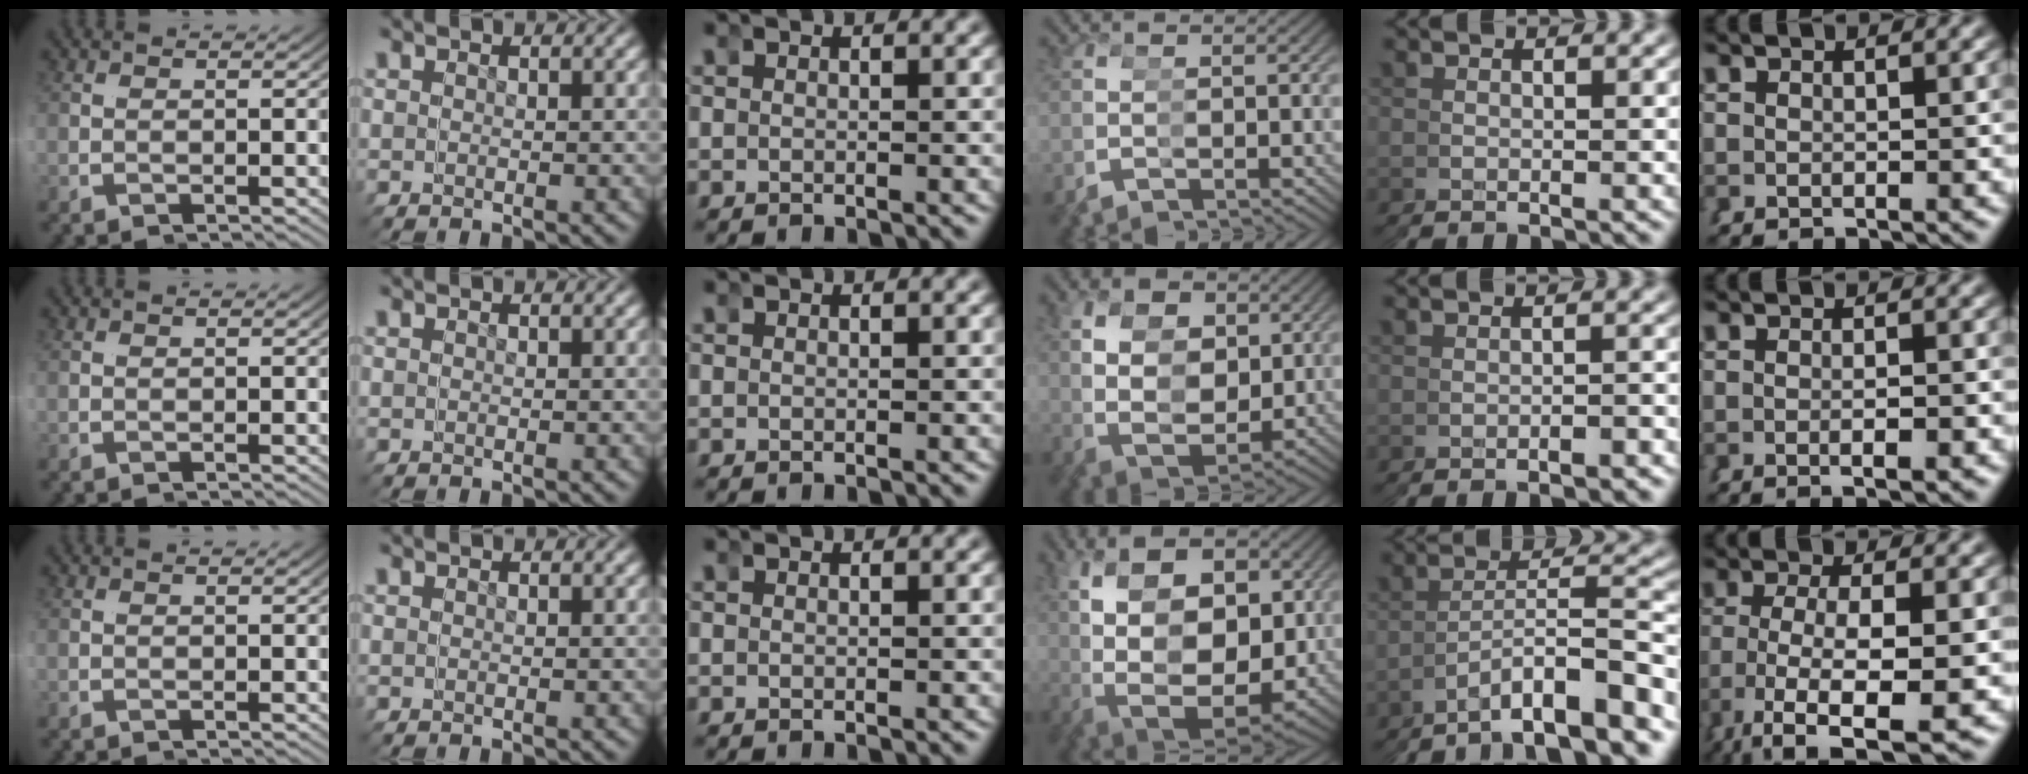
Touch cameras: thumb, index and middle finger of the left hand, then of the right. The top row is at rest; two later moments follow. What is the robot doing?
{"motion": "grasp_and_lifting", "object": "bandage"}